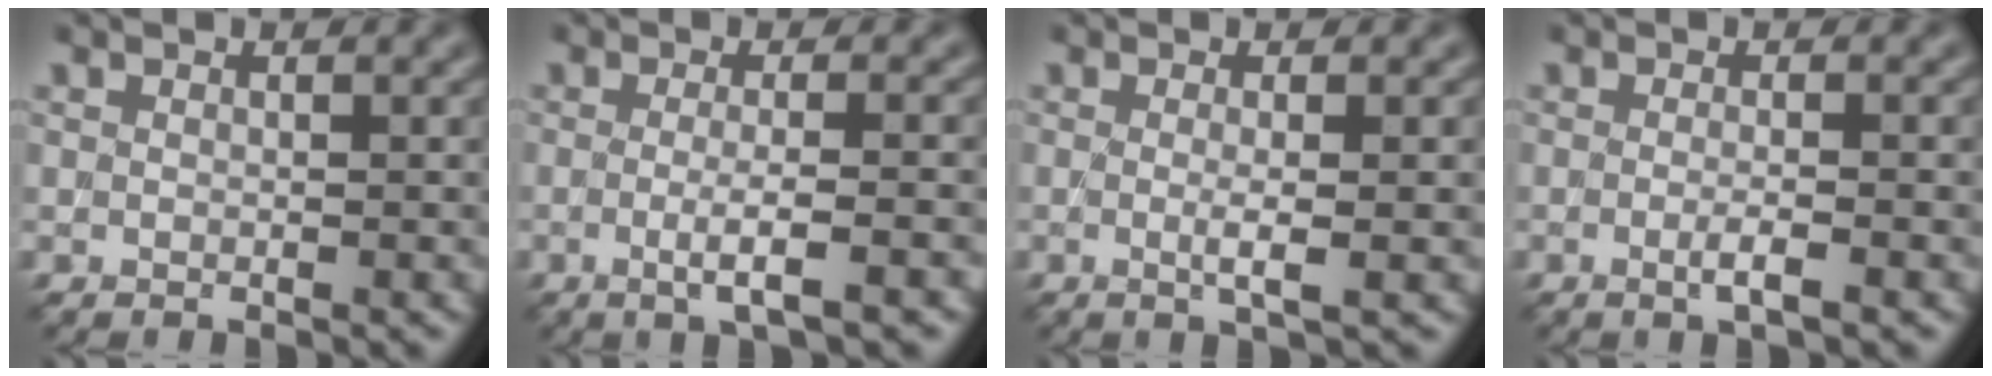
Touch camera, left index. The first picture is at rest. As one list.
[{"total": 3.4, "force": [-0.7, 0.7, 3.3], "torque": [-0.051, -0.003, -0.016]}, {"total": 2.6, "force": [-0.1, 0.6, 2.5], "torque": [-0.039, -0.004, -0.005]}, {"total": 2.1, "force": [-0.5, 0.5, 2.0], "torque": [-0.030, -0.001, -0.013]}]